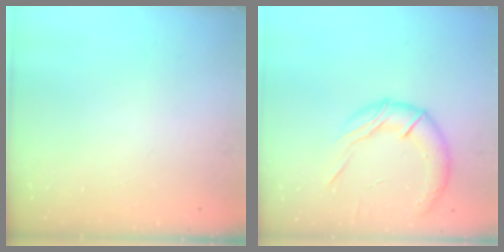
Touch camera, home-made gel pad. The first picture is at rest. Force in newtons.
{"total": 15.2, "press": 15.0, "slide": 2.3}